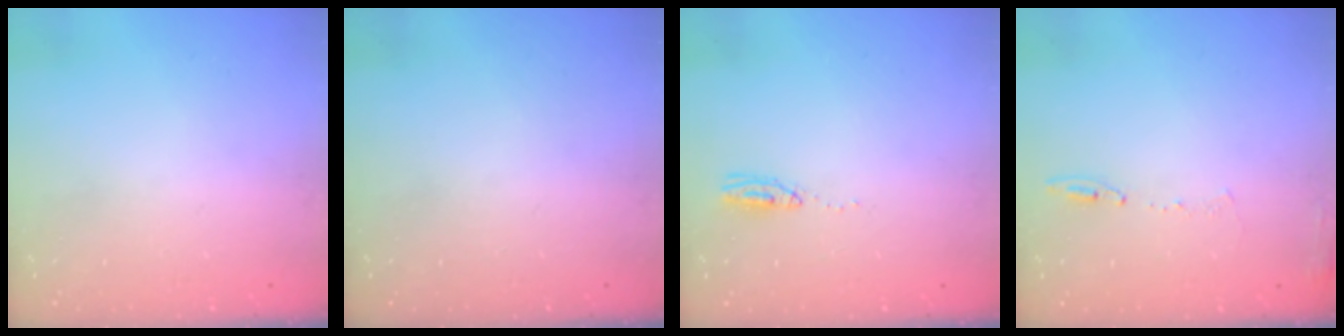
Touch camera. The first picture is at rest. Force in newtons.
{"total": 0.0}
{"total": 9.3, "press": 5.1, "slide": 7.7}
{"total": 8.3, "press": 8.3, "slide": 0.9}